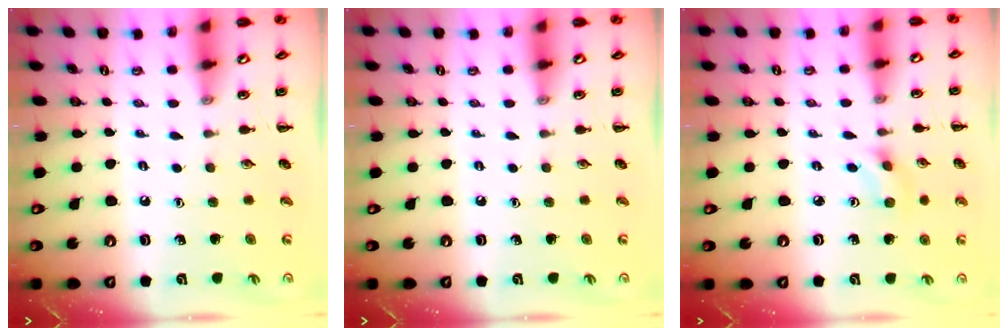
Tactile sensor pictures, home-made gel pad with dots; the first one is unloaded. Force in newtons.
{"total": 0.0}
{"total": 2.7, "press": 2.6, "slide": 0.8}